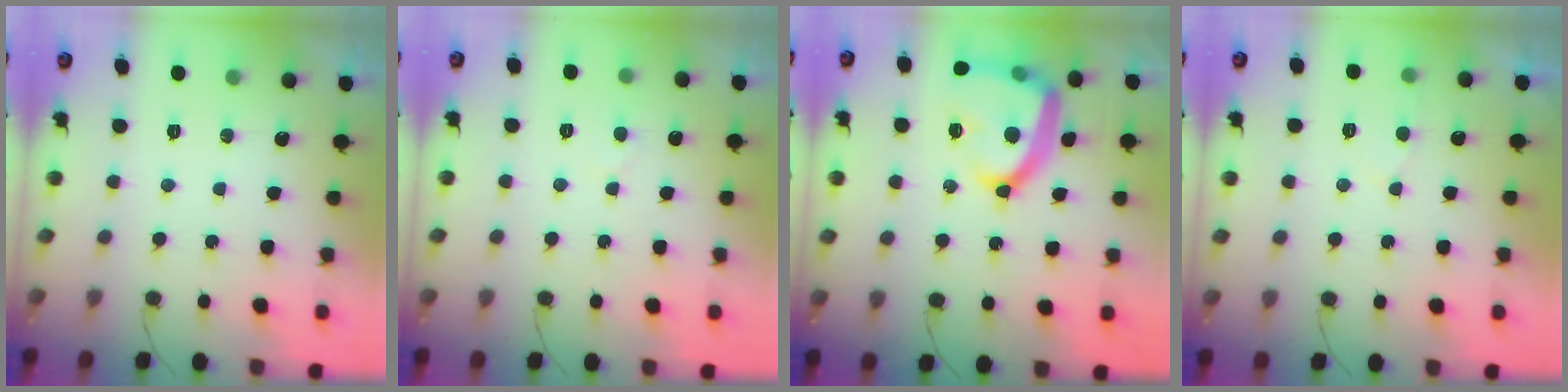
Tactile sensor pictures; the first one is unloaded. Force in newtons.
{"total": 2.7, "press": 2.7, "slide": 0.2}
{"total": 18.8, "press": 18.8, "slide": 1.1}
{"total": 3.4, "press": 3.4, "slide": 0.5}